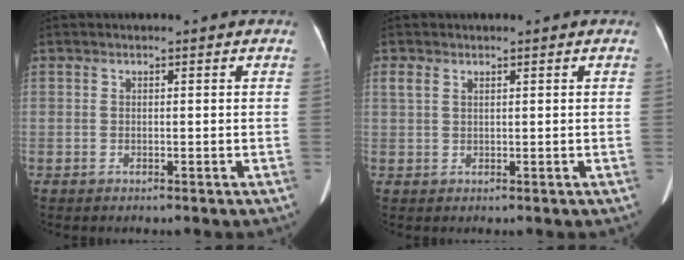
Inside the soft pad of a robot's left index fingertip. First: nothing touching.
{"total": 1.6, "force": [0.9, 0.8, 1.0], "torque": [-0.030, 0.017, 0.024]}